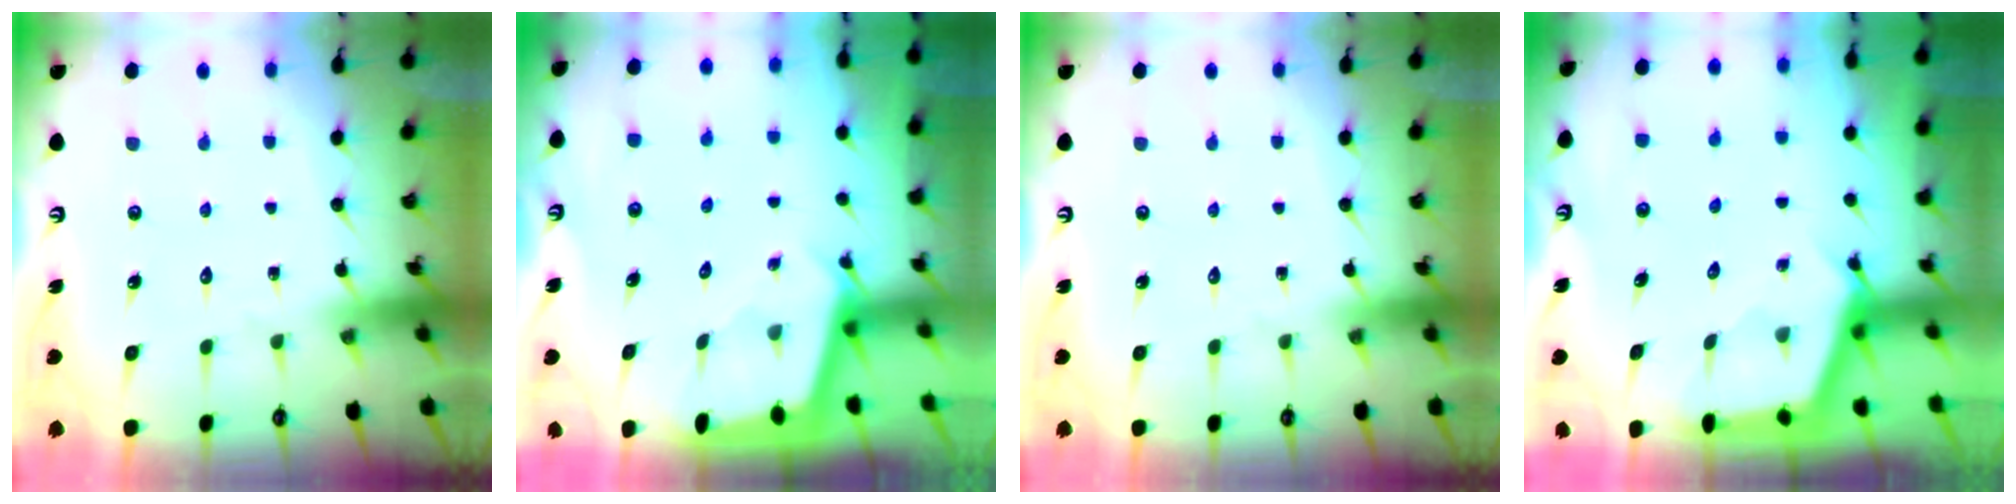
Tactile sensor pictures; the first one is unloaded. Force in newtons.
{"total": 1.9, "press": 1.9, "slide": 0.2}
{"total": 0.0}
{"total": 2.6, "press": 2.6, "slide": 0.2}